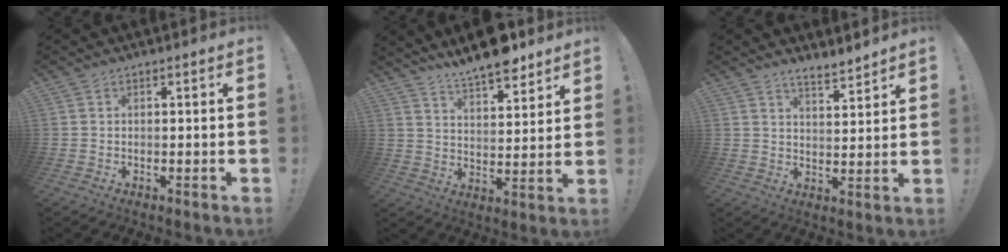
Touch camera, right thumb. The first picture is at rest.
{"total": 10.5, "force": [9.0, 2.3, 4.8], "torque": [-0.074, -0.066, 0.159]}
{"total": 5.4, "force": [4.9, 0.9, 2.1], "torque": [-0.033, -0.034, 0.087]}